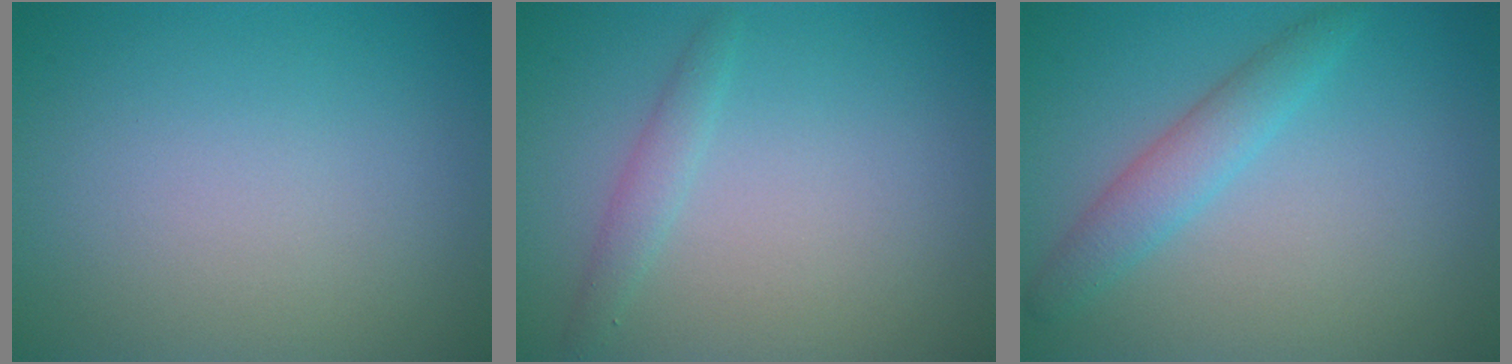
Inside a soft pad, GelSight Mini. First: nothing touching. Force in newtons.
{"total": 1.3, "press": 1.3, "slide": 0.1}
{"total": 2.7, "press": 2.7, "slide": 0.1}